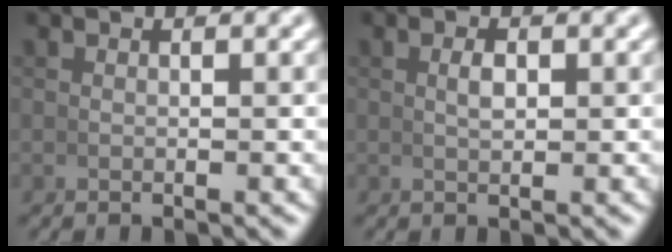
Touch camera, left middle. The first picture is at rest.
{"total": 1.2, "force": [0.3, 0.5, 1.1], "torque": [-0.019, -0.001, 0.008]}